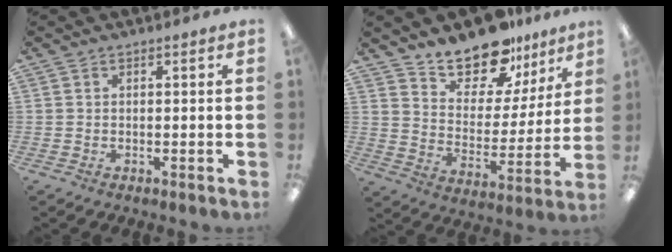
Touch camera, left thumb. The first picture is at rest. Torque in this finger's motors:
{"motor_torque": [0.28, 0.36, 1.39, -1.38, 0.13]}